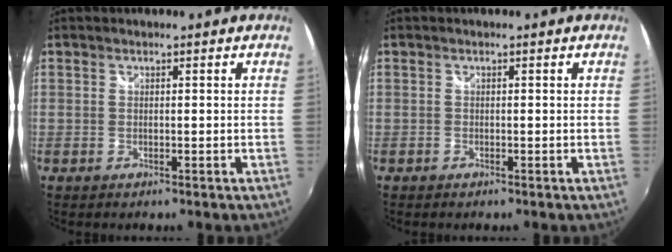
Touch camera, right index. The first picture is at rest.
{"total": 0.6, "force": [-0.5, 0.3, 0.1], "torque": [-0.003, -0.003, -0.010]}